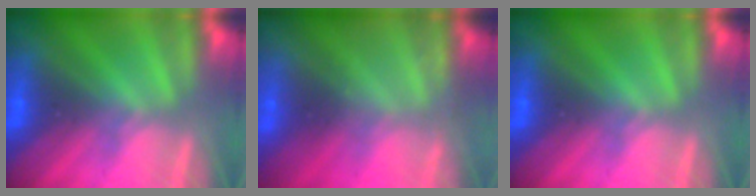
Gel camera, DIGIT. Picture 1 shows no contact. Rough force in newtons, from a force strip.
{"total": 2.3}
{"total": 0.0}